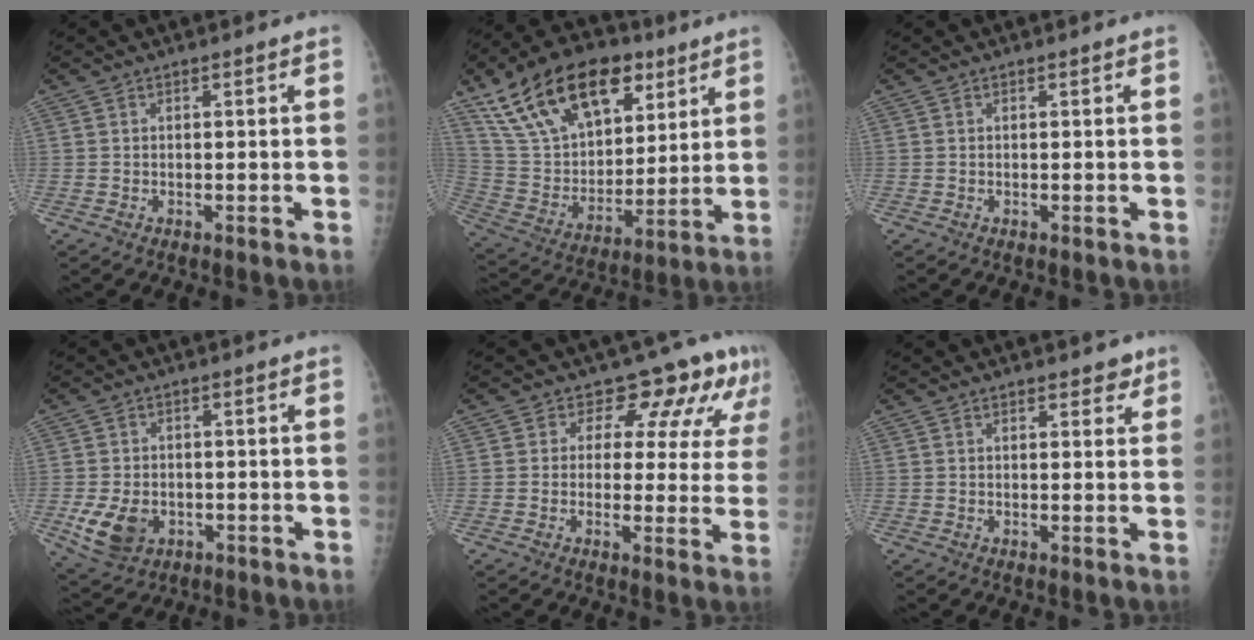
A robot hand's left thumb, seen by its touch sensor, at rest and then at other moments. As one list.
[{"total": 25.2, "force": [13.9, 14.3, 15.4], "torque": [-0.254, -0.022, 0.250]}, {"total": 0.0}, {"total": 7.7, "force": [-2.3, 5.6, 4.7], "torque": [-0.081, 0.003, -0.029]}, {"total": 11.2, "force": [7.1, 6.9, 5.3], "torque": [-0.016, -0.025, 0.066]}, {"total": 2.7, "force": [2.0, 1.4, 1.3], "torque": [0.006, -0.008, 0.021]}]